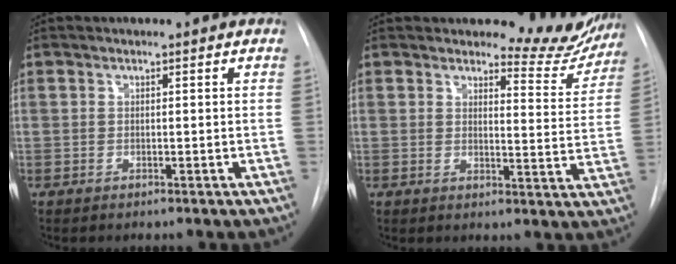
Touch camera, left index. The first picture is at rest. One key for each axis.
{"total": 8.6, "fx": 8.2, "fy": 2.3, "fz": 0.8, "tx": 0.009, "ty": -0.045, "tz": 0.083}